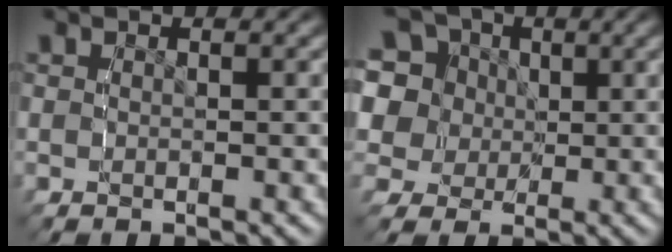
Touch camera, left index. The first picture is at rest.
{"total": 12.0, "force": [2.9, 10.5, 5.1], "torque": [-0.124, -0.022, 0.045]}